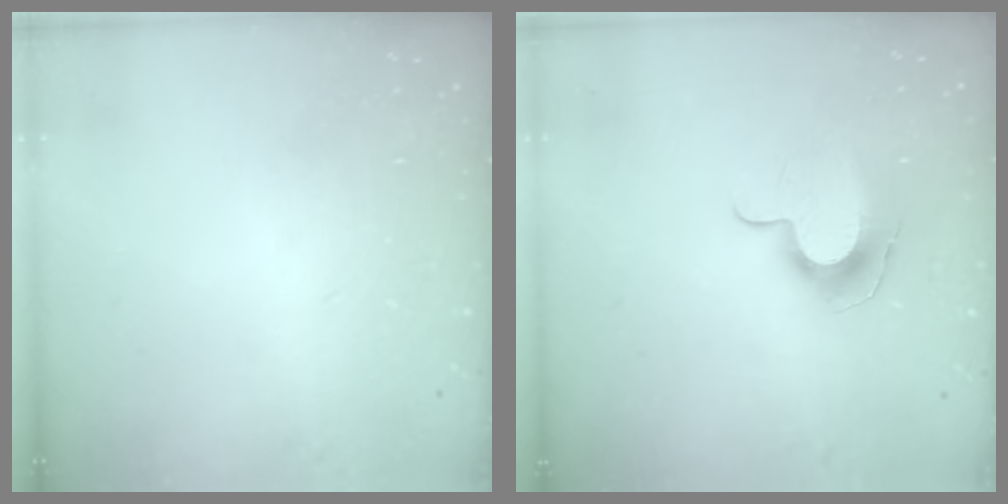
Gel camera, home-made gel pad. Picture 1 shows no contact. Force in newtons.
{"total": 10.0, "press": 10.0, "slide": 1.2}